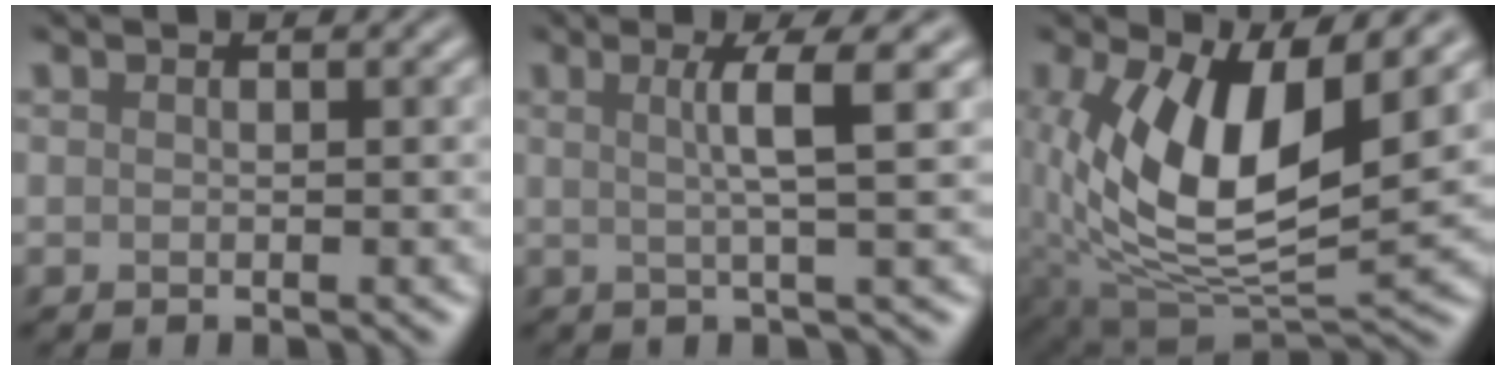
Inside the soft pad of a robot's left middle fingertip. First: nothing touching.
{"total": 3.9, "force": [1.0, 0.4, 3.7], "torque": [-0.058, 0.009, 0.015]}
{"total": 11.0, "force": [2.0, 4.6, 9.8], "torque": [-0.193, -0.010, 0.039]}